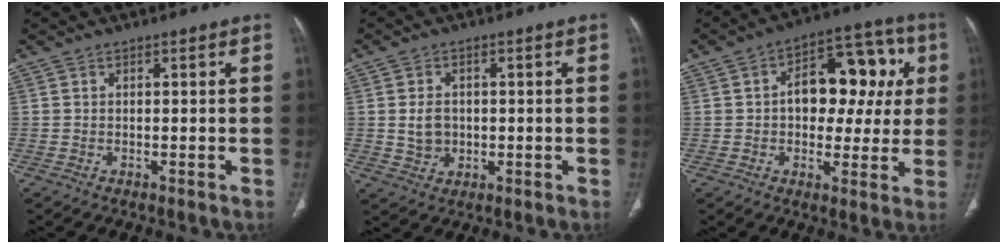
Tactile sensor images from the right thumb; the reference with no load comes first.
{"total": 4.5, "force": [0.0, 3.7, 2.6], "torque": [-0.034, 0.001, 0.008]}
{"total": 16.3, "force": [2.4, 10.3, 12.5], "torque": [-0.113, 0.034, 0.032]}